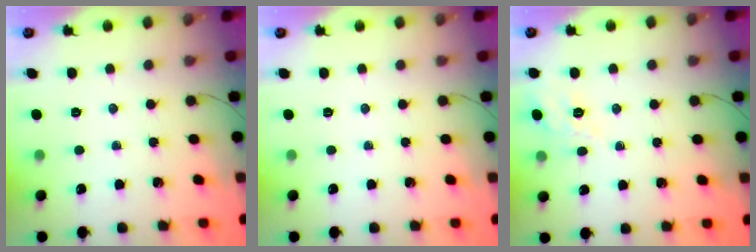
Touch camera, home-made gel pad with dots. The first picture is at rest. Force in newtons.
{"total": 0.0}
{"total": 4.0, "press": 3.9, "slide": 0.9}